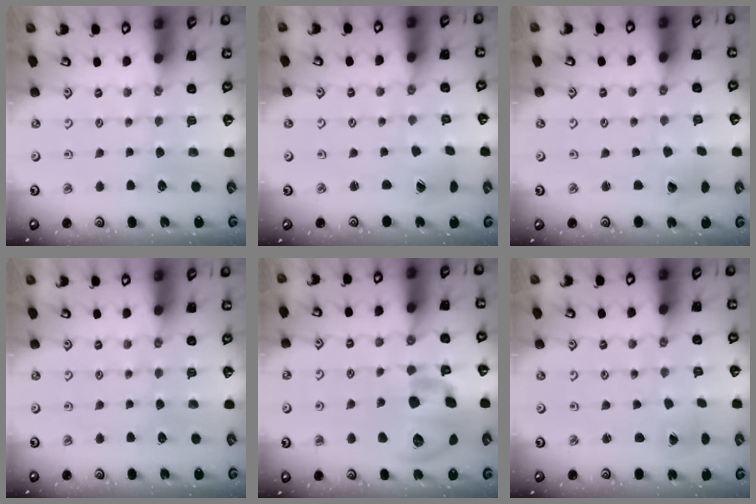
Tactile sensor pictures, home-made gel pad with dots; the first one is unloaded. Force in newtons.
{"total": 2.6, "press": 2.6, "slide": 0.3}
{"total": 2.2, "press": 2.2, "slide": 0.2}
{"total": 0.0}
{"total": 20.7, "press": 20.5, "slide": 3.1}
{"total": 1.8, "press": 1.8, "slide": 0.1}